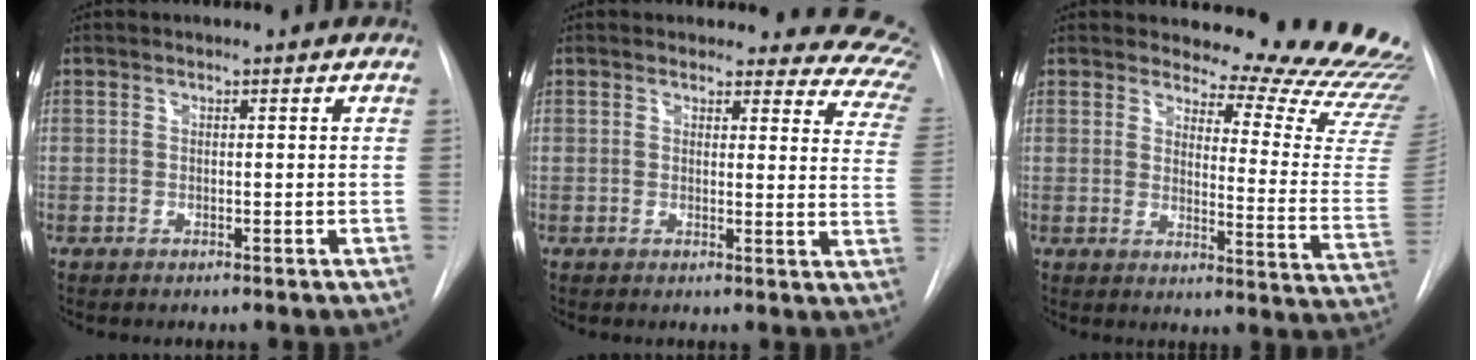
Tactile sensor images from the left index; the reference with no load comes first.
{"total": 12.1, "force": [11.3, 3.9, 2.1], "torque": [0.029, -0.076, 0.074]}
{"total": 20.0, "force": [19.5, 1.8, 3.7], "torque": [-0.026, -0.170, 0.202]}